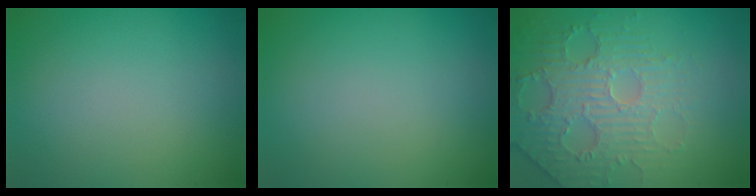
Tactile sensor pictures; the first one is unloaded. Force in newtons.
{"total": 0.0}
{"total": 4.7, "press": 3.7, "slide": 2.8}